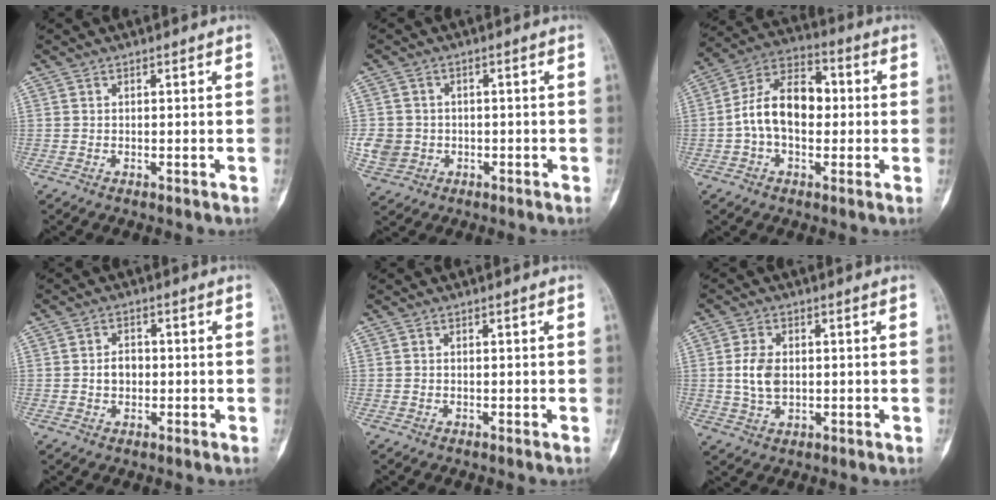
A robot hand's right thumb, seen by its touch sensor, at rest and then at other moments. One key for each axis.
{"total": 5.9, "fx": -1.2, "fy": 5.5, "fz": 1.9, "tx": -0.030, "ty": 0.010, "tz": -0.016}
{"total": 13.0, "fx": -0.3, "fy": 8.3, "fz": 10.0, "tx": -0.161, "ty": 0.038, "tz": -0.015}
{"total": 3.3, "fx": -0.3, "fy": 2.5, "fz": 2.1, "tx": -0.028, "ty": 0.012, "tz": -0.009}
{"total": 0.0}
{"total": 6.1, "fx": 0.2, "fy": 4.2, "fz": 4.4, "tx": -0.084, "ty": 0.002, "tz": 0.007}